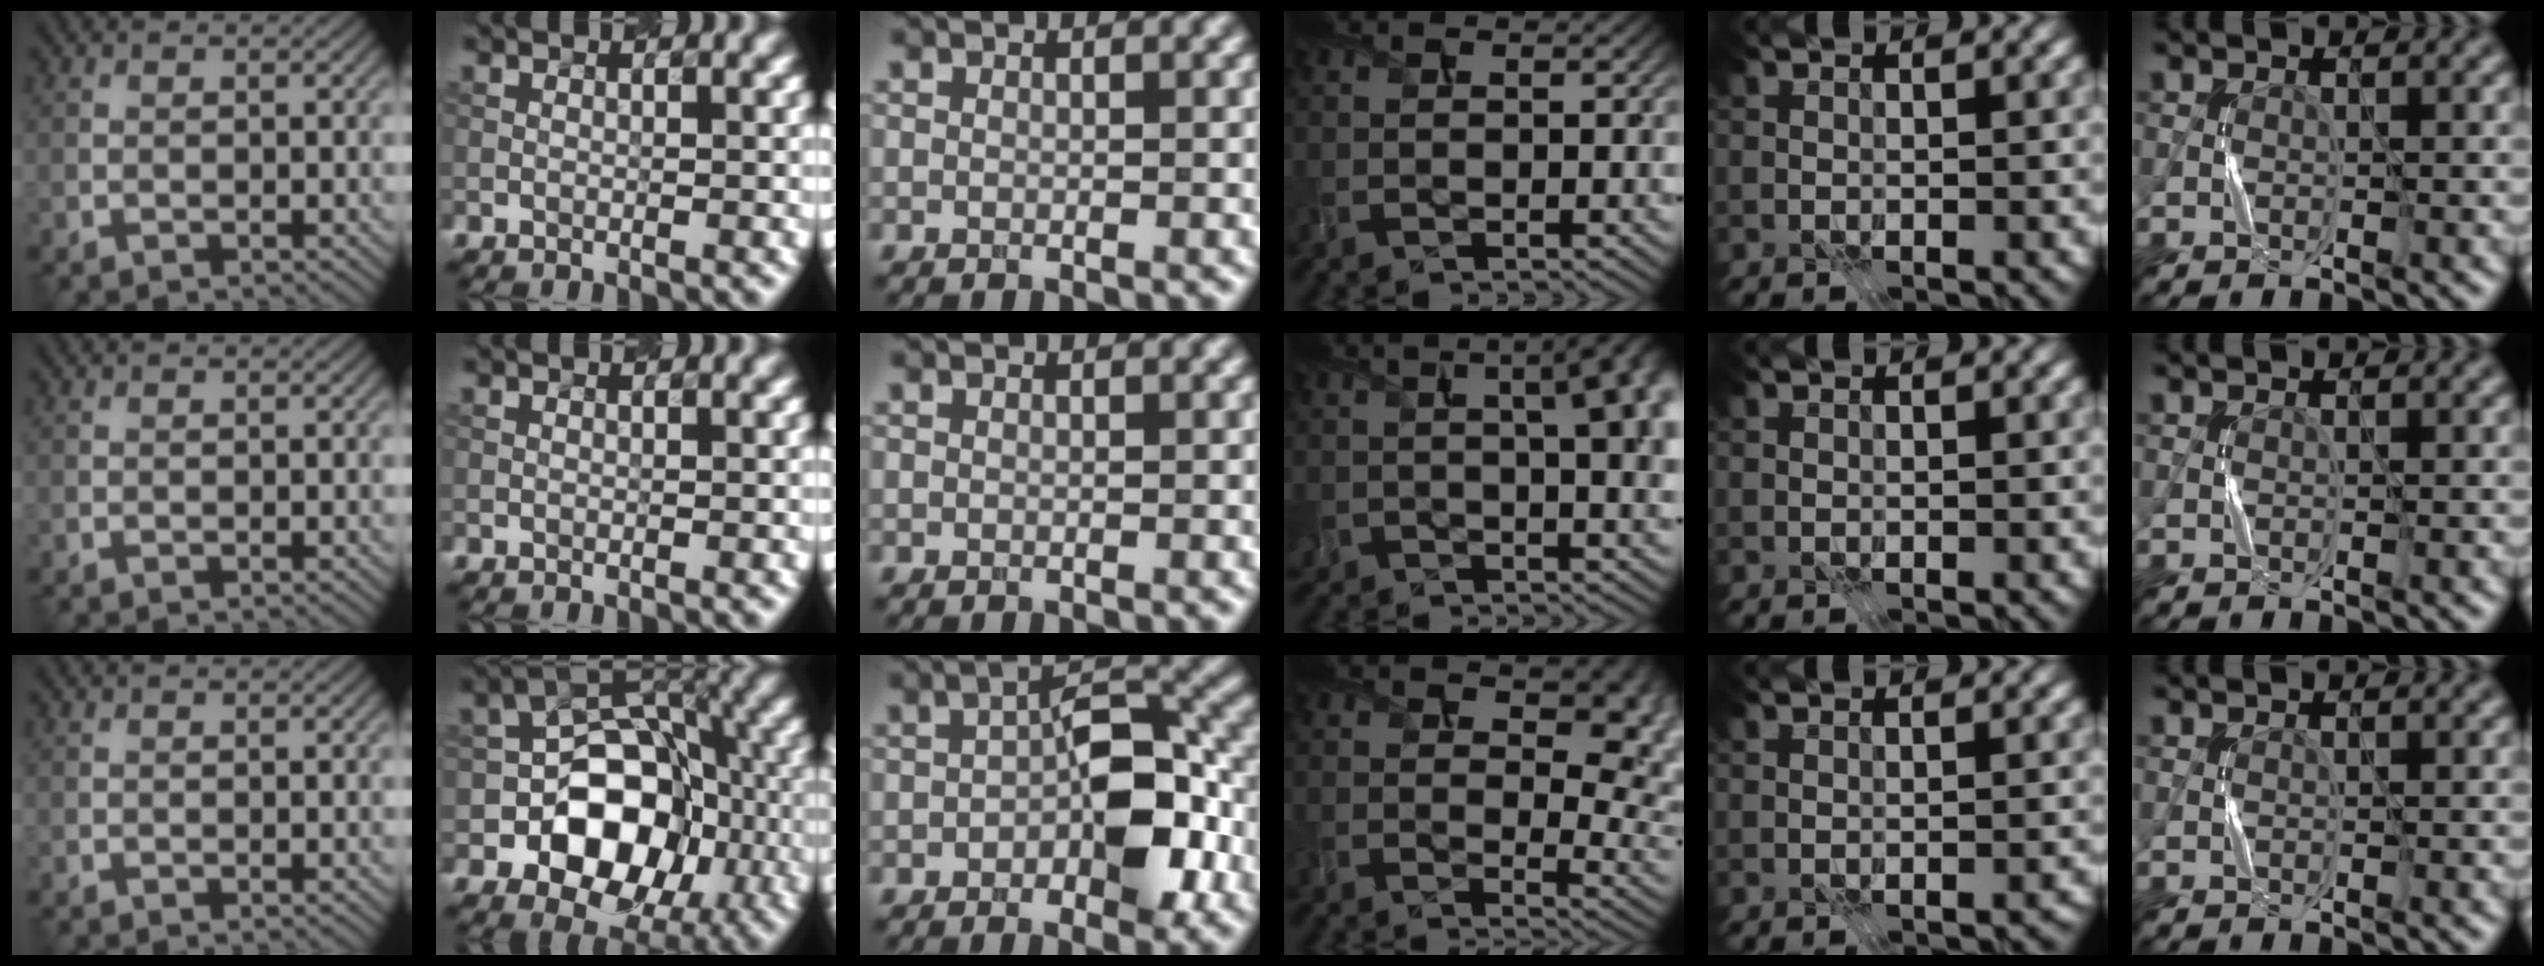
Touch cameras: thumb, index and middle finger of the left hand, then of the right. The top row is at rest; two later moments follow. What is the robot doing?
{"motion": "press", "object": "syringe"}